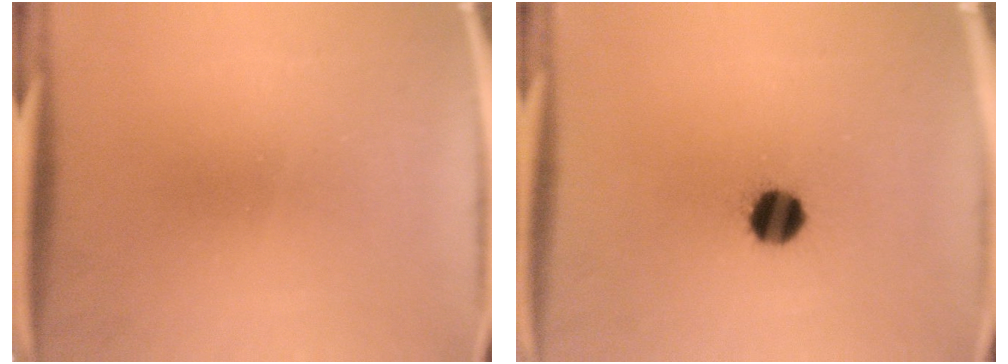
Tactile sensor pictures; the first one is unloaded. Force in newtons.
{"total": 6.9}